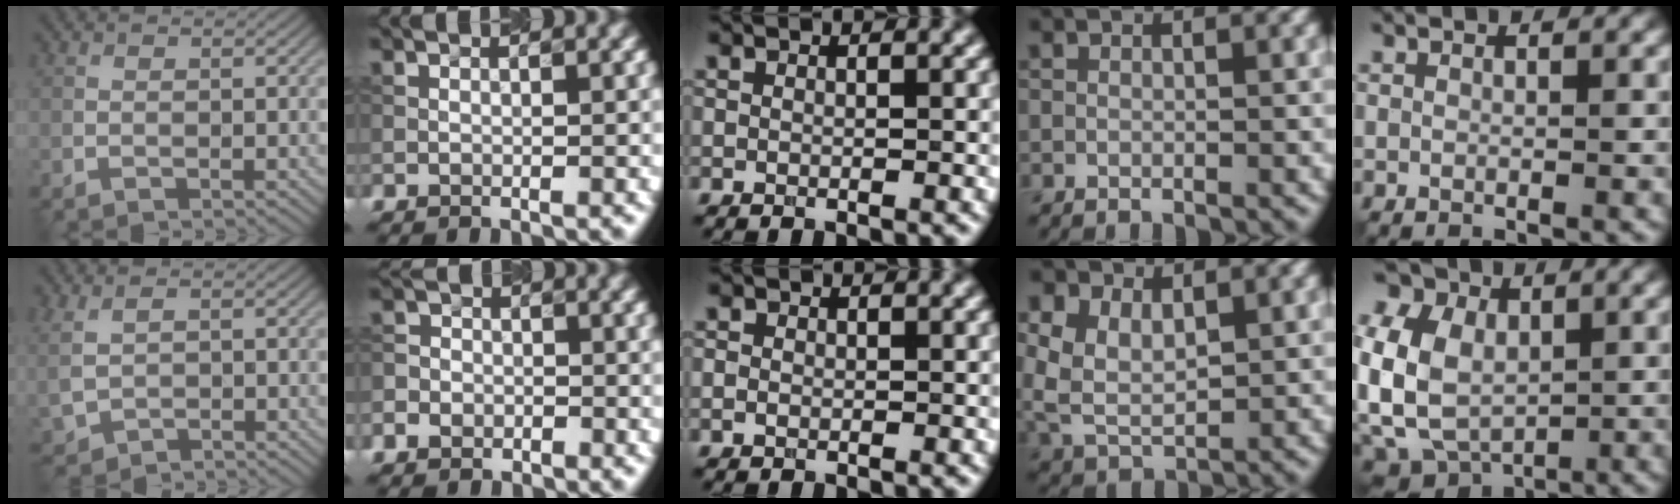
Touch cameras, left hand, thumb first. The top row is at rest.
{"thumb": {"total": 3.4, "force": [0.0, 2.3, 2.4], "torque": [-0.068, -0.010, 0.005]}, "index": {"total": 2.5, "force": [-1.3, 2.0, 0.7], "torque": [0.003, 0.002, -0.031]}, "middle": {"total": 0.9, "force": [0.0, 0.8, 0.4], "torque": [-0.007, -0.001, -0.002]}, "ring": {"total": 5.7, "force": [1.2, 4.0, 3.9], "torque": [-0.097, -0.003, 0.029]}, "little": {"total": 14.3, "force": [2.5, 11.2, 8.5], "torque": [-0.215, 0.022, 0.030]}}